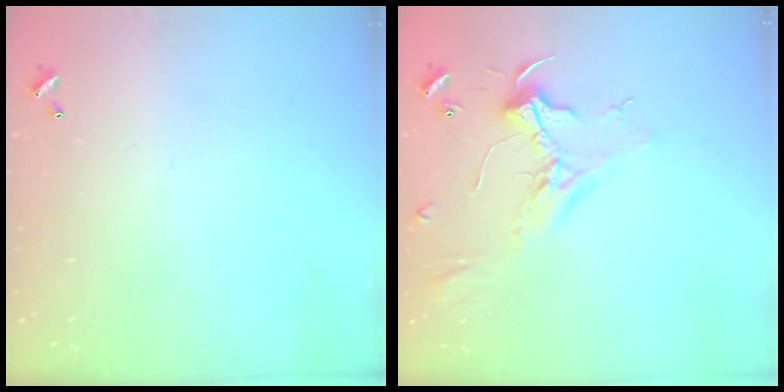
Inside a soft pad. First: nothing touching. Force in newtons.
{"total": 2.4, "press": 2.3, "slide": 0.8}